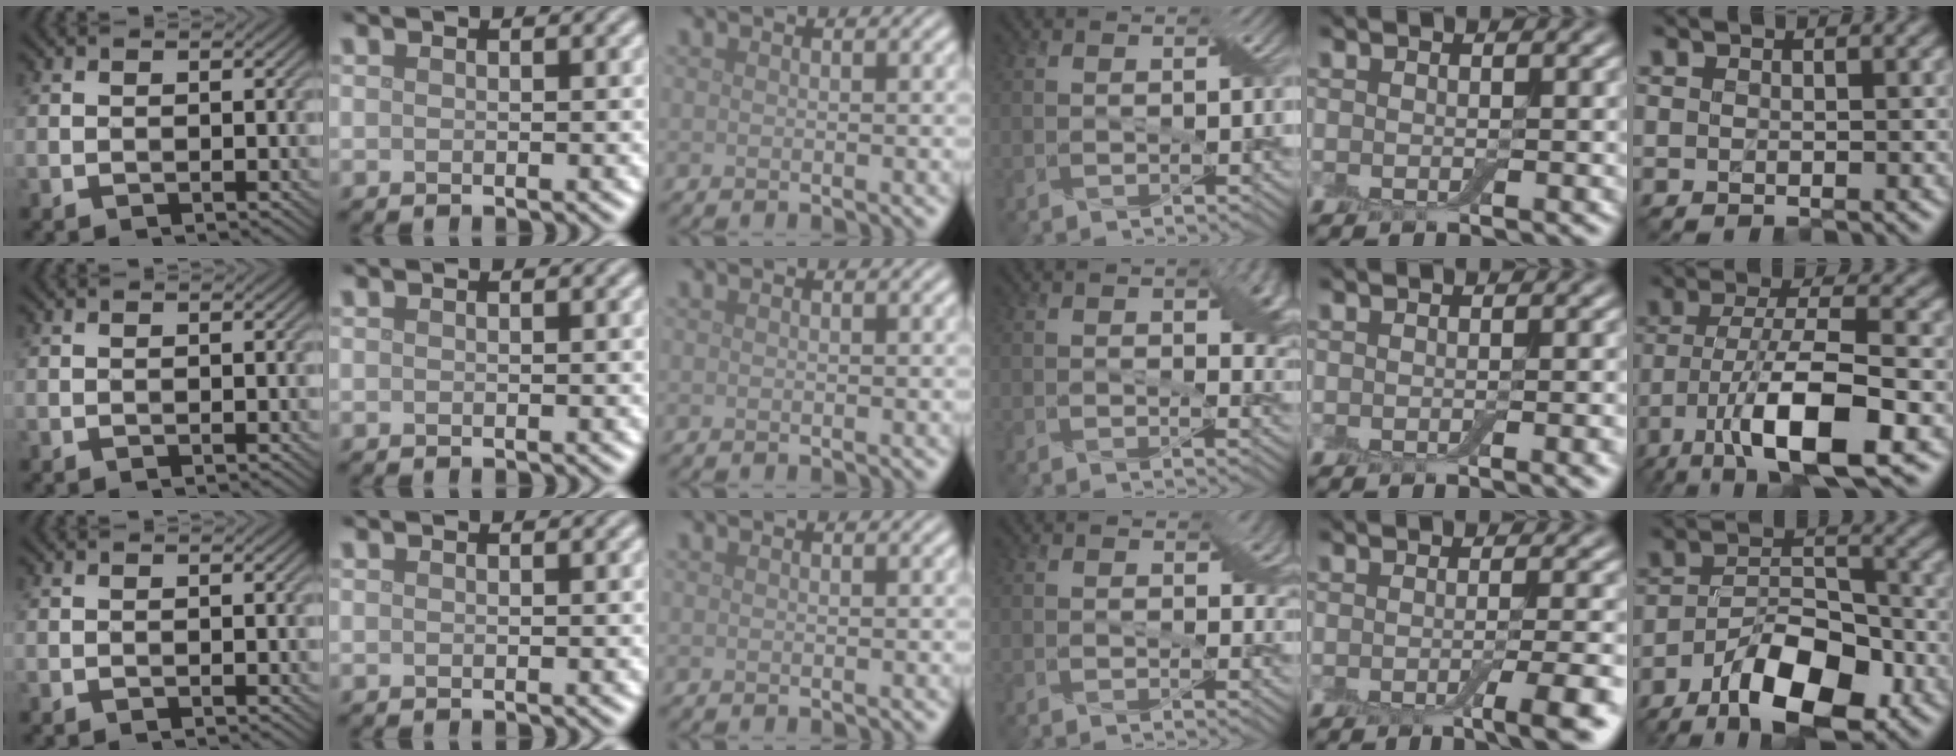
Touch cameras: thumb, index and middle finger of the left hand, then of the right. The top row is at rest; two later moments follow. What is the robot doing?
{"motion": "wrap", "object": "cling film"}